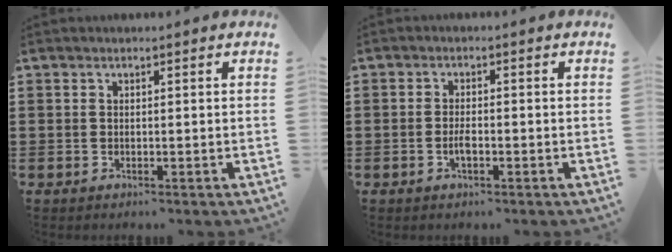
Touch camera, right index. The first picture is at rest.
{"total": 2.3, "force": [-0.8, 0.7, 2.0], "torque": [-0.046, -0.002, -0.017]}